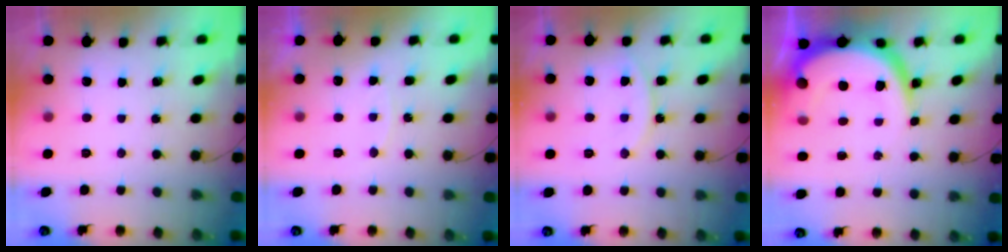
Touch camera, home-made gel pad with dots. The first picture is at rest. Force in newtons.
{"total": 4.4, "press": 4.4, "slide": 0.5}
{"total": 13.3, "press": 13.2, "slide": 1.1}
{"total": 11.4, "press": 11.4, "slide": 1.0}